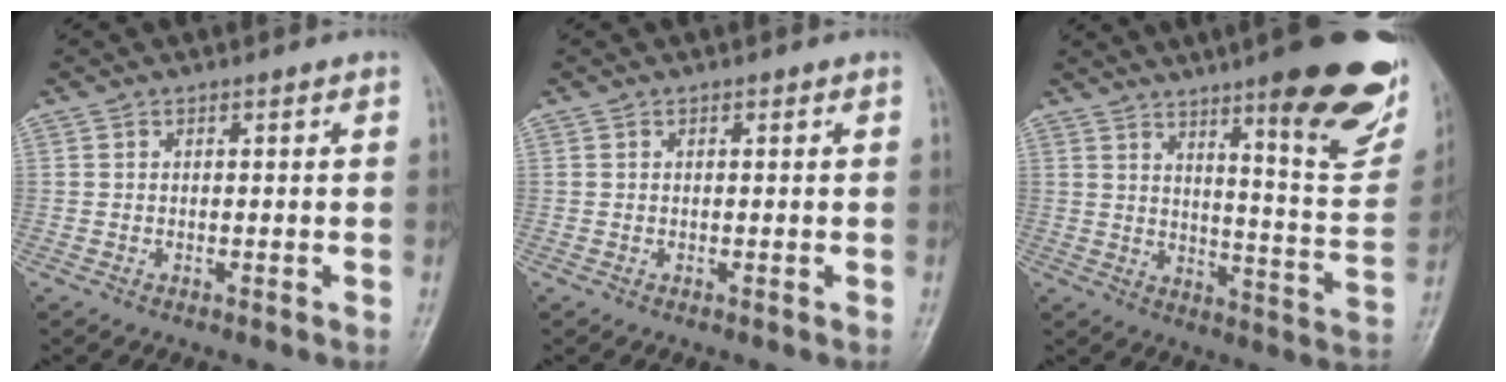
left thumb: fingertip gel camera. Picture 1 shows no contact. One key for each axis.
{"total": 0.0}
{"total": 23.9, "fx": 14.4, "fy": 4.8, "fz": 18.5, "tx": -0.217, "ty": -0.069, "tz": 0.198}